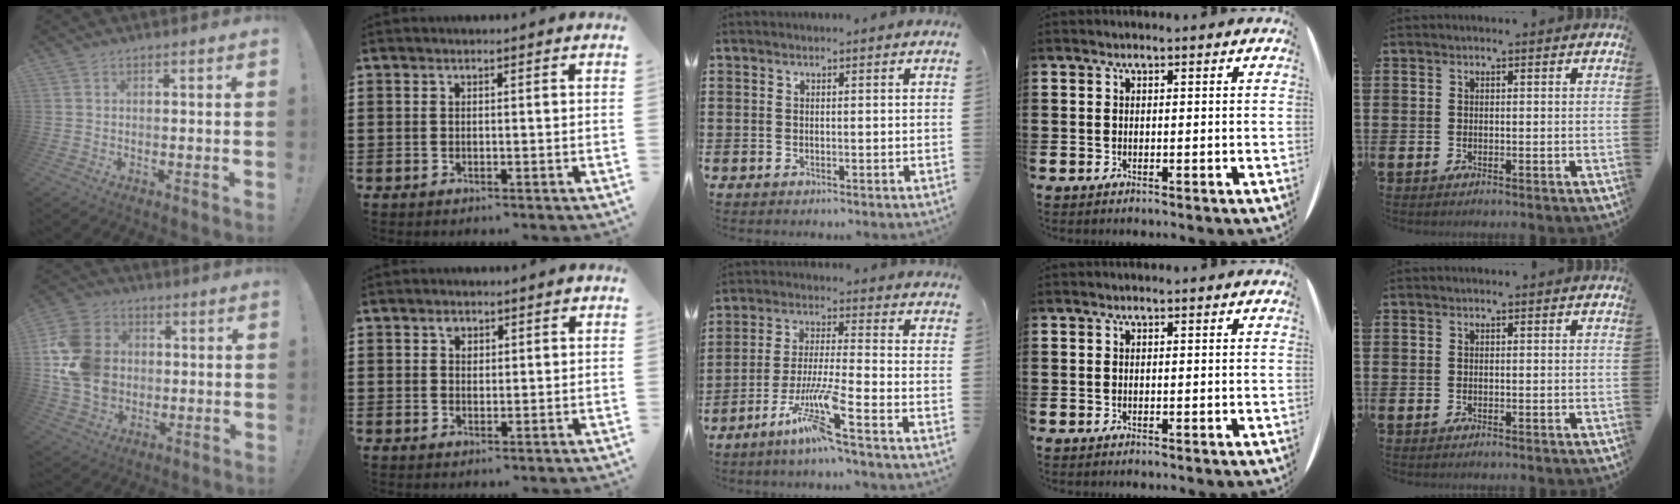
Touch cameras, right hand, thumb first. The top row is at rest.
{"thumb": {"total": 17.3, "force": [0.7, 14.4, 9.5], "torque": [-0.178, 0.009, 0.019]}, "index": {"total": 1.7, "force": [0.9, 1.2, 0.9], "torque": [-0.012, 0.001, 0.015]}, "middle": {"total": 8.9, "force": [-5.7, 0.1, 6.8], "torque": [-0.146, -0.013, -0.112]}}